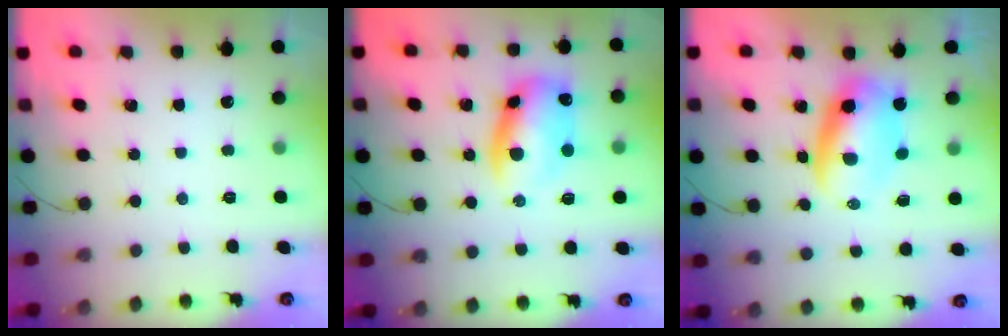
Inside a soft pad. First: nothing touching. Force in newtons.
{"total": 10.9, "press": 10.7, "slide": 1.7}
{"total": 7.6, "press": 7.3, "slide": 2.1}